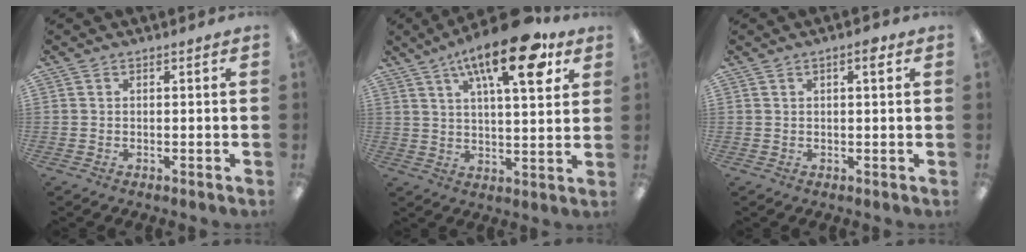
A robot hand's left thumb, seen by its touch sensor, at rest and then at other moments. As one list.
[{"total": 18.6, "force": [10.3, 6.1, 14.2], "torque": [-0.215, -0.042, 0.157]}, {"total": 2.9, "force": [1.5, 0.8, 2.3], "torque": [-0.026, -0.005, 0.019]}]